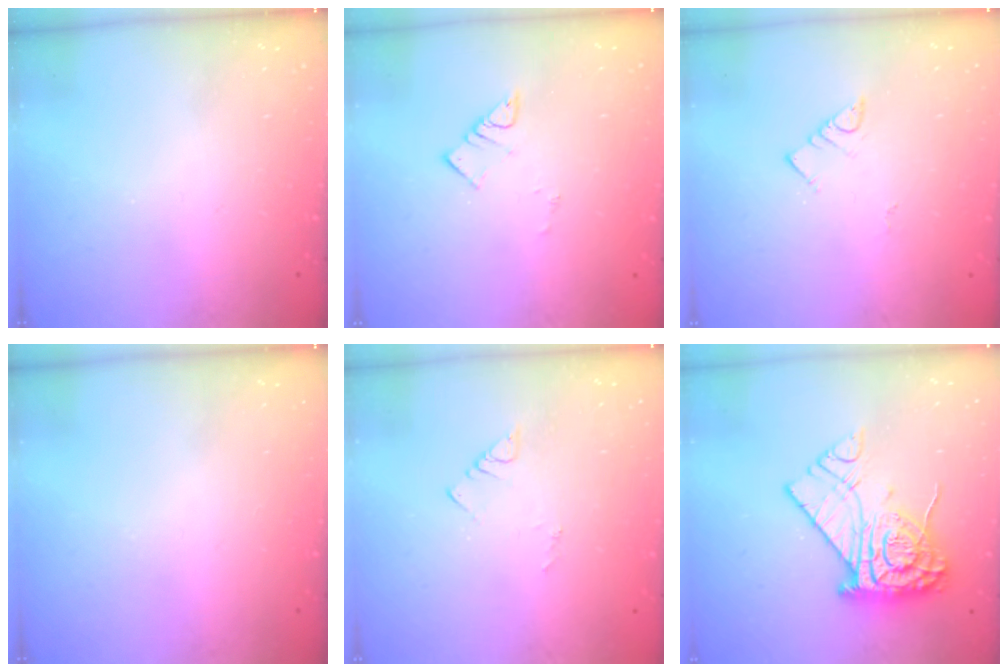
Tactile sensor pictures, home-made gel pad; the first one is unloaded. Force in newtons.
{"total": 3.4, "press": 3.4, "slide": 0.3}
{"total": 2.9, "press": 2.9, "slide": 0.3}
{"total": 0.0}
{"total": 3.7, "press": 3.7, "slide": 0.2}
{"total": 16.5, "press": 16.4, "slide": 1.8}